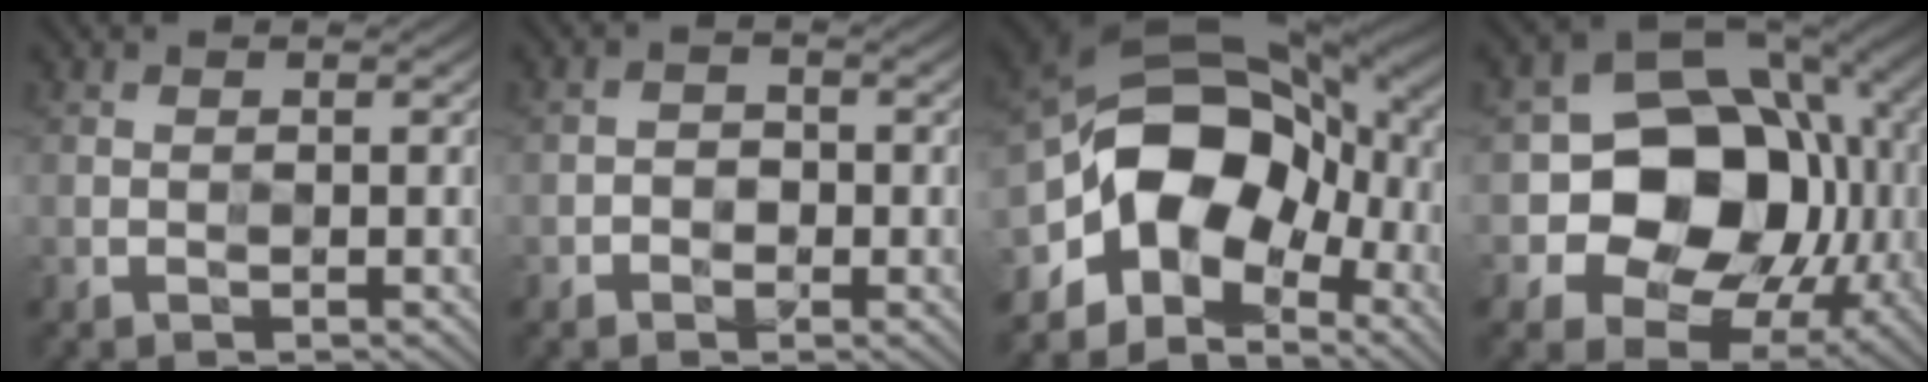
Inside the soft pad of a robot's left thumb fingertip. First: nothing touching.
{"total": 1.6, "force": [-0.8, 1.3, 0.1], "torque": [0.006, 0.002, -0.020]}
{"total": 15.0, "force": [-3.9, 10.6, 9.8], "torque": [-0.182, -0.013, -0.076]}
{"total": 15.8, "force": [-0.9, 12.8, 9.2], "torque": [-0.142, -0.021, -0.028]}